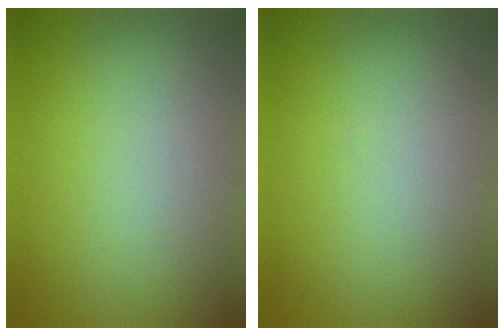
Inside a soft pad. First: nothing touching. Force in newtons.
{"total": 0.0}